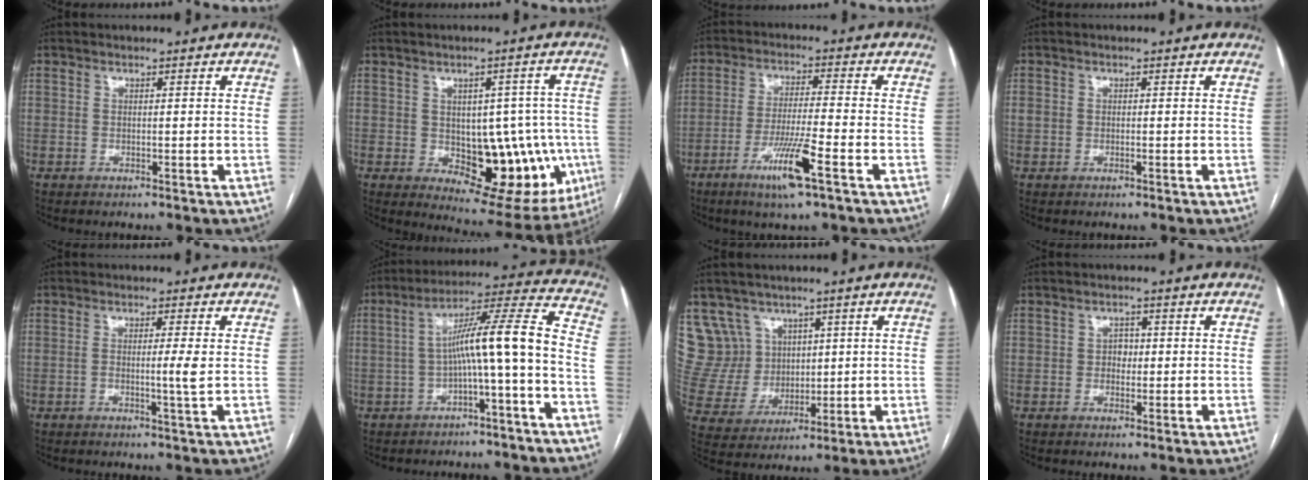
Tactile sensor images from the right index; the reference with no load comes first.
{"total": 15.8, "force": [-2.7, 8.4, 13.1], "torque": [-0.147, 0.017, -0.008]}
{"total": 9.1, "force": [-4.7, -0.2, 7.8], "torque": [-0.148, -0.015, -0.085]}
{"total": 1.1, "force": [0.0, 0.9, 0.6], "torque": [-0.014, 0.007, 0.003]}
{"total": 2.7, "force": [-0.2, -0.6, 2.7], "torque": [-0.046, -0.004, -0.005]}
{"total": 11.2, "force": [-2.9, -0.4, 10.8], "torque": [-0.167, 0.038, -0.046]}
{"total": 10.2, "force": [6.0, 8.2, 0.9], "torque": [-0.035, 0.048, 0.136]}
{"total": 1.6, "force": [0.0, 1.2, 1.1], "torque": [-0.011, 0.004, -0.001]}